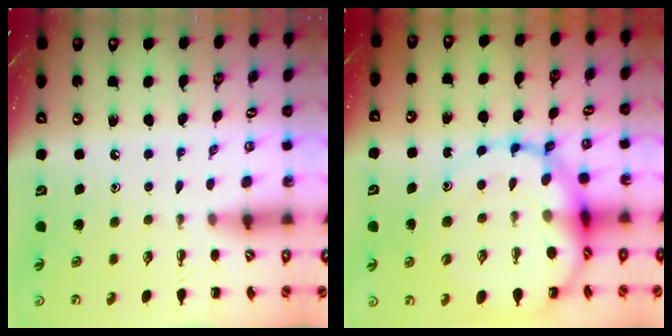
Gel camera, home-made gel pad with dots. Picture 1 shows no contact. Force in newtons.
{"total": 19.0, "press": 18.6, "slide": 3.5}